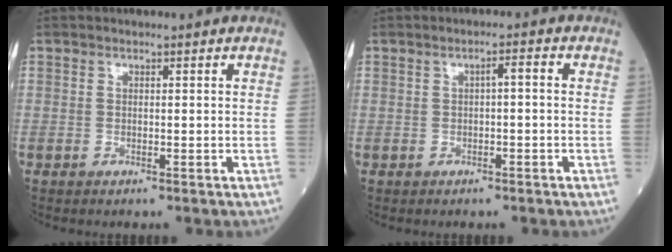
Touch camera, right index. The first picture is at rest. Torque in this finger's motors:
{"motor_torque": [0.34, -0.21, 0.11, 0.03]}